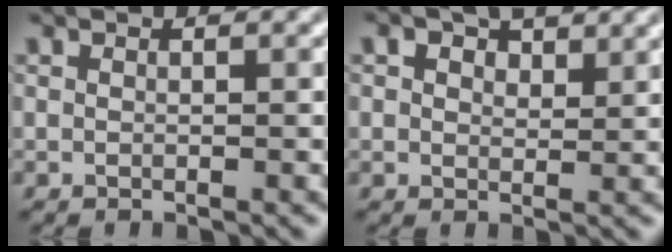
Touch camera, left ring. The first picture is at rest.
{"total": 4.3, "force": [2.6, 2.3, 2.6], "torque": [-0.041, 0.023, 0.019]}